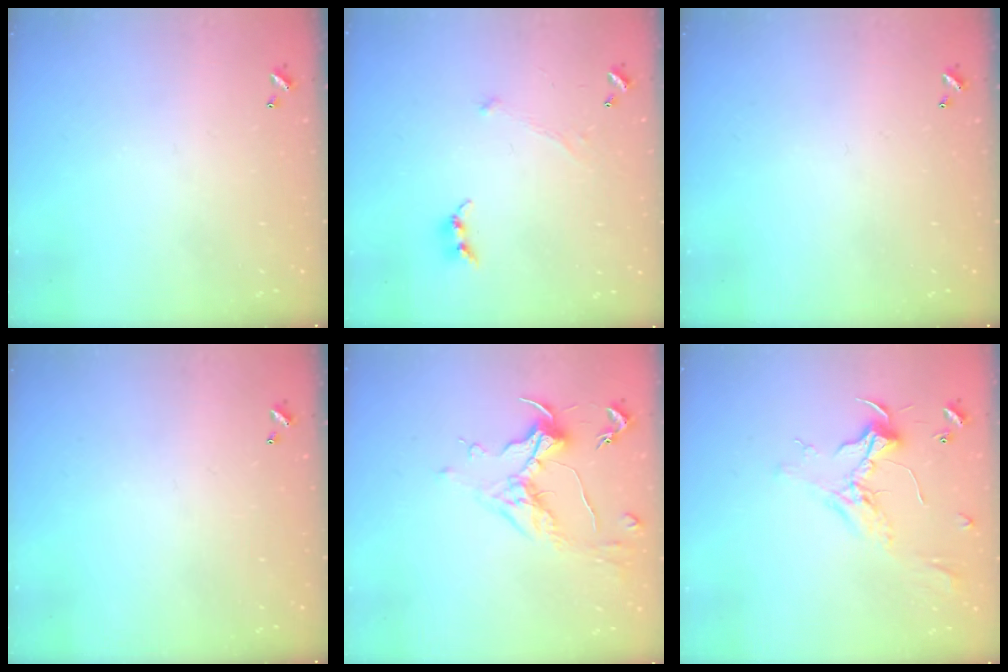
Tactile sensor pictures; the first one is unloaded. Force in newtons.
{"total": 0.0}
{"total": 0.0}
{"total": 0.0}
{"total": 0.8, "press": 0.6, "slide": 0.6}
{"total": 2.3, "press": 2.2, "slide": 0.8}